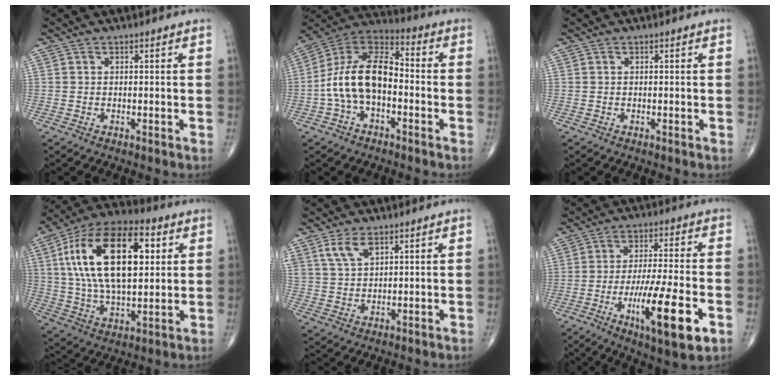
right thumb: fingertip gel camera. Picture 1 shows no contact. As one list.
[{"total": 14.4, "force": [-2.6, 8.2, 11.5], "torque": [-0.210, 0.046, -0.058]}, {"total": 0.0}, {"total": 24.7, "force": [5.8, 12.3, 20.6], "torque": [-0.359, 0.002, 0.094]}, {"total": 5.1, "force": [3.0, 2.6, 3.2], "torque": [-0.058, -0.011, 0.064]}, {"total": 16.5, "force": [-6.0, 3.4, 15.0], "torque": [-0.263, 0.004, -0.094]}]